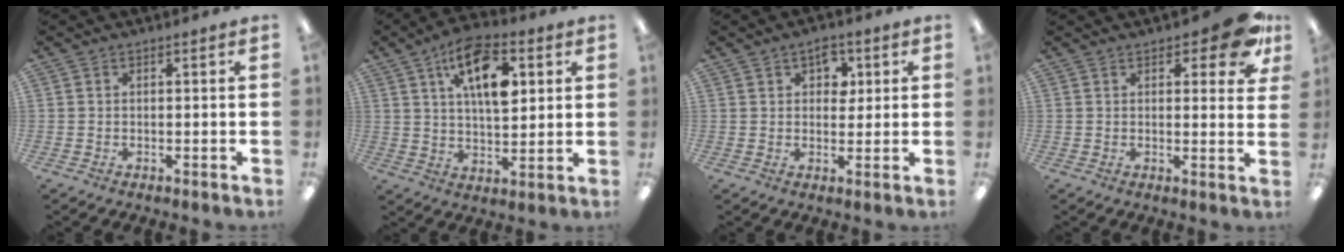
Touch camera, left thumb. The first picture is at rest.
{"total": 13.7, "force": [5.9, 6.9, 10.3], "torque": [-0.156, -0.009, 0.101]}
{"total": 5.2, "force": [2.3, 3.7, 2.7], "torque": [-0.021, -0.006, 0.034]}
{"total": 9.5, "force": [5.4, 3.7, 6.8], "torque": [-0.082, -0.023, 0.091]}